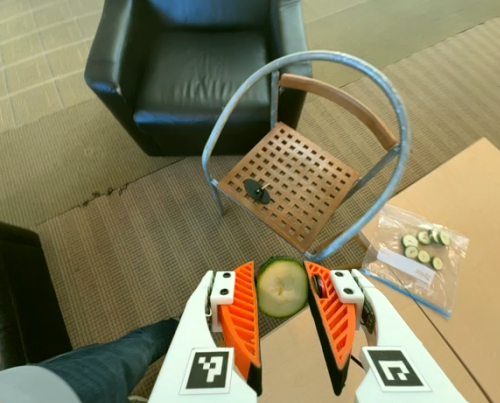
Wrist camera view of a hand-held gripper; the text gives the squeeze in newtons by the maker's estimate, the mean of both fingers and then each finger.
{"total": 7.2, "left": 6.9, "right": 7.4}